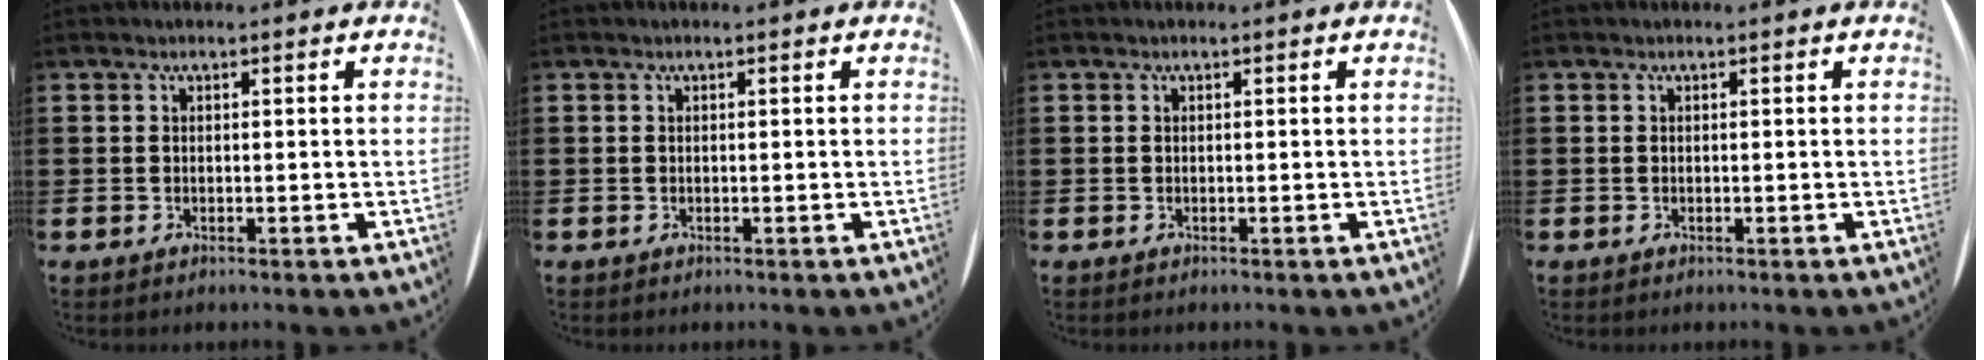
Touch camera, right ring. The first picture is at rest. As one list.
[{"total": 0.0}, {"total": 0.0}, {"total": 0.0}]